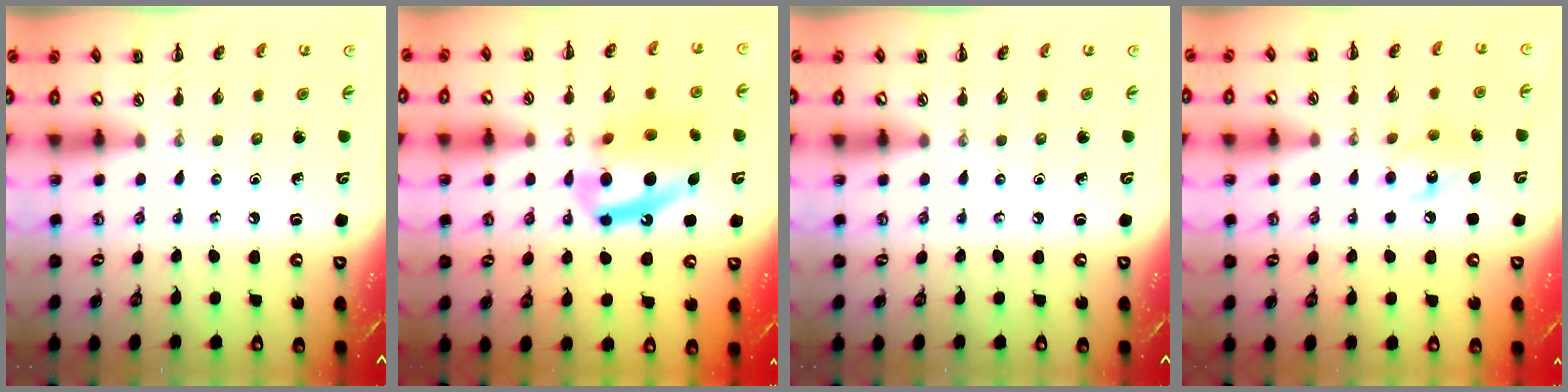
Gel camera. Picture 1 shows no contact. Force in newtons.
{"total": 16.0, "press": 15.6, "slide": 3.6}
{"total": 0.0}
{"total": 8.8, "press": 8.7, "slide": 1.4}